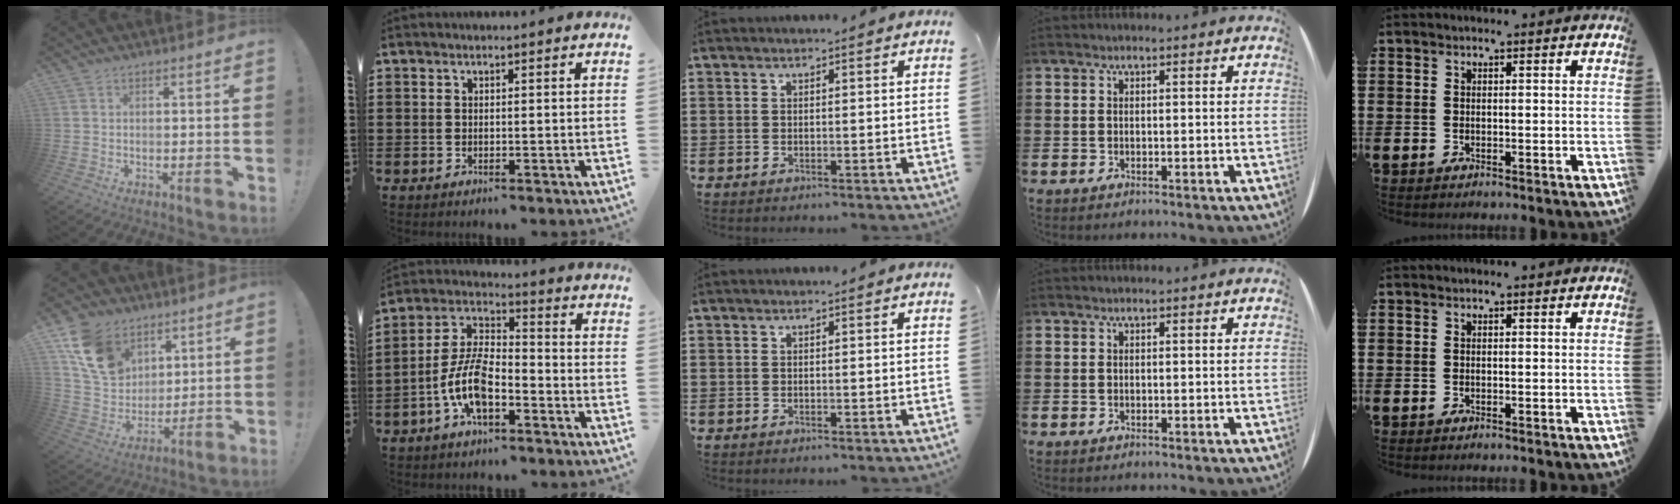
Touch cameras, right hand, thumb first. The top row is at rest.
{"thumb": {"total": 15.4, "force": [8.5, 10.9, 6.6], "torque": [-0.109, -0.046, 0.171]}, "index": {"total": 9.2, "force": [-4.2, 4.0, 7.1], "torque": [-0.174, -0.002, -0.086]}}